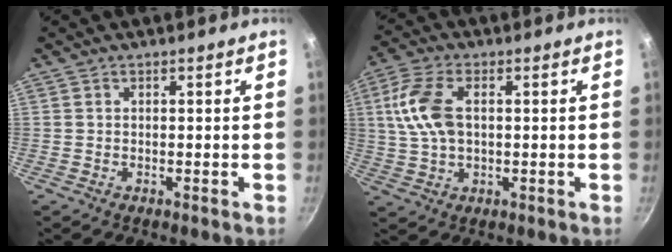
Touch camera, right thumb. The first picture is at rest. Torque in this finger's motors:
{"motor_torque": [0.20, 0.50, 1.15, 0.36, 0.09]}